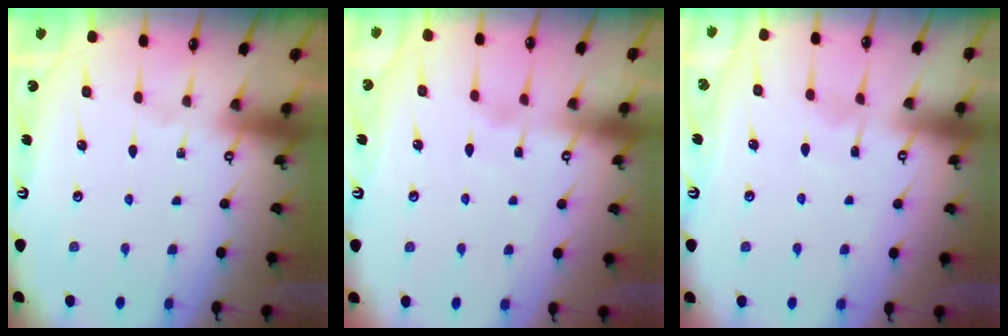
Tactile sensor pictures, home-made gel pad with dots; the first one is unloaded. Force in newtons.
{"total": 2.1, "press": 2.1, "slide": 0.4}
{"total": 4.7, "press": 4.6, "slide": 0.6}